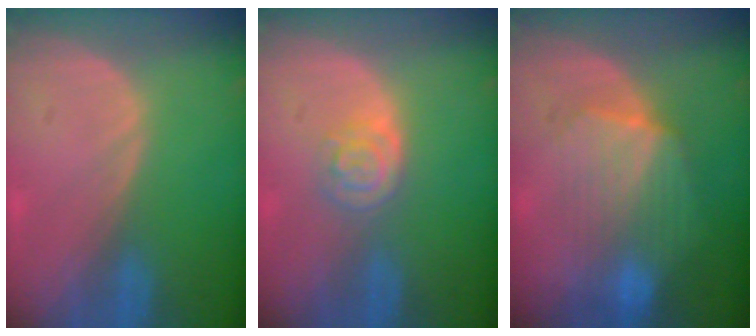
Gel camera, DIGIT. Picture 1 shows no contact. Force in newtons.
{"total": 3.7, "press": 3.6, "slide": 1.0}
{"total": 7.2, "press": 7.1, "slide": 0.4}